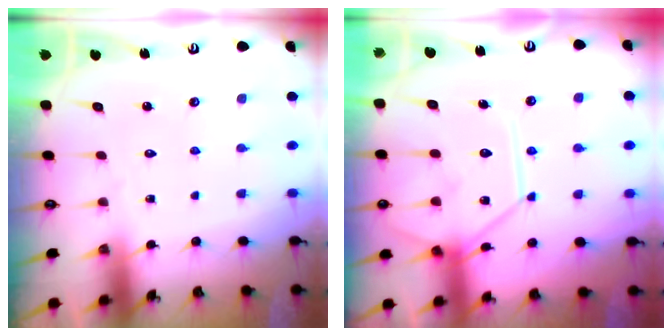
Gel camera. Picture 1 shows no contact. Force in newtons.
{"total": 12.4, "press": 12.4, "slide": 1.3}